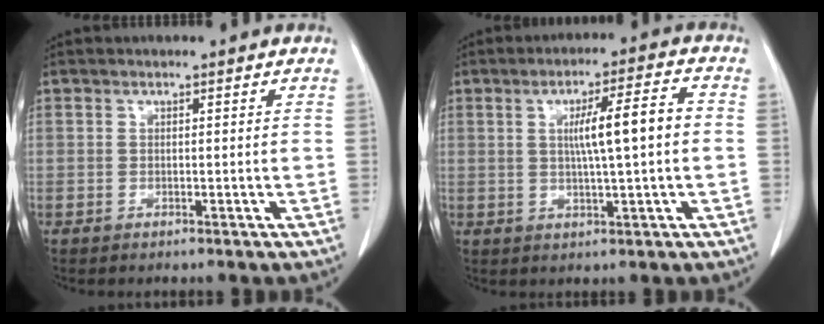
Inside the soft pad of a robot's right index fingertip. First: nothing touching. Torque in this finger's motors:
{"motor_torque": [0.69, 0.44, 0.21, 0.13]}